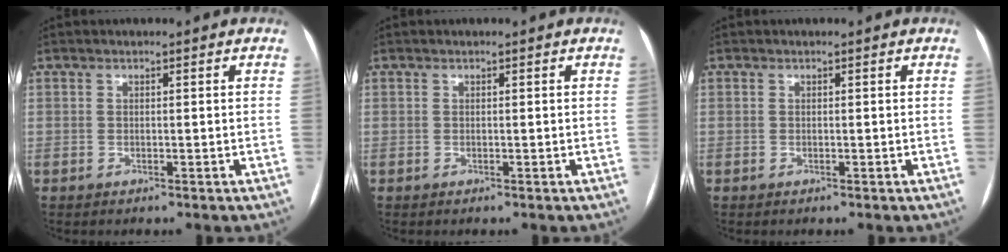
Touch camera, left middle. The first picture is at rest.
{"total": 0.0}
{"total": 0.0}